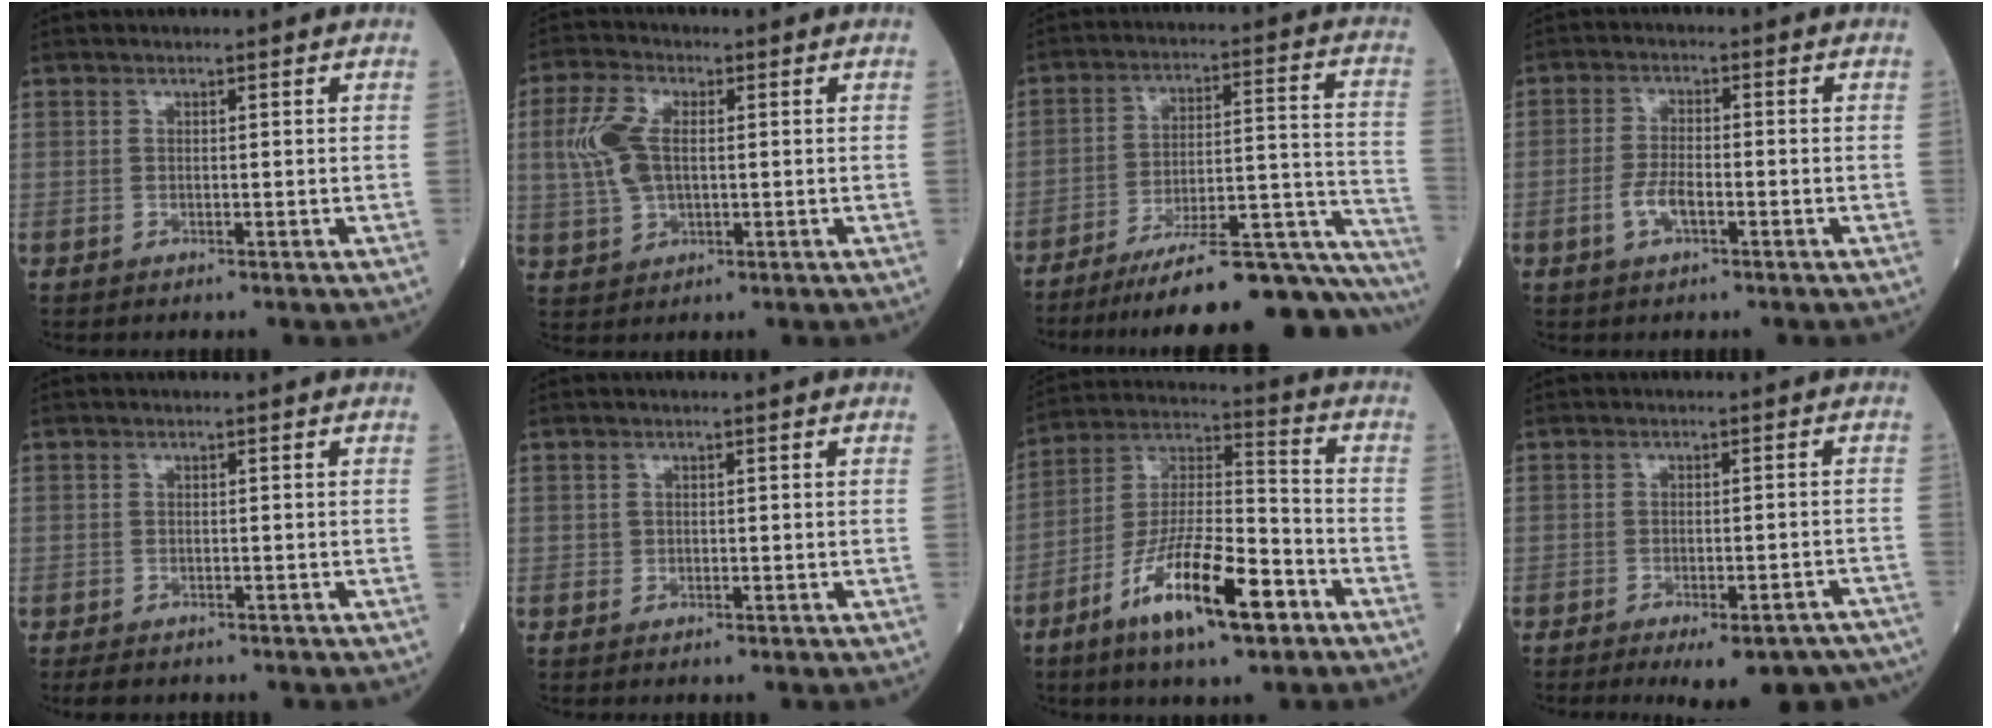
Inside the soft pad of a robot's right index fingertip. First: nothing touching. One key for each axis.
{"total": 7.3, "fx": 0.9, "fy": 3.8, "fz": 6.2, "tx": -0.157, "ty": 0.012, "tz": 0.019}
{"total": 27.1, "fx": -24.5, "fy": 1.1, "fz": 11.6, "tx": -0.077, "ty": 0.021, "tz": -0.341}
{"total": 4.1, "fx": -1.6, "fy": 1.4, "fz": 3.5, "tx": -0.073, "ty": 0.002, "tz": -0.032}
{"total": 2.7, "fx": -2.1, "fy": 1.3, "fz": 1.0, "tx": -0.015, "ty": -0.002, "tz": -0.027}
{"total": 0.5, "fx": 0.0, "fy": 0.5, "fz": 0.1, "tx": -0.001, "ty": 0.003, "tz": 0.001}
{"total": 15.8, "fx": -8.2, "fy": 3.6, "fz": 13.0, "tx": -0.244, "ty": -0.004, "tz": -0.143}
{"total": 12.7, "fx": -11.1, "fy": 2.6, "fz": 5.8, "tx": -0.038, "ty": 0.010, "tz": -0.128}